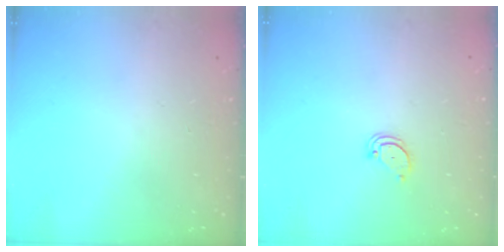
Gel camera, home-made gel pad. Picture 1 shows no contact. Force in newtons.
{"total": 2.7, "press": 2.7, "slide": 0.2}